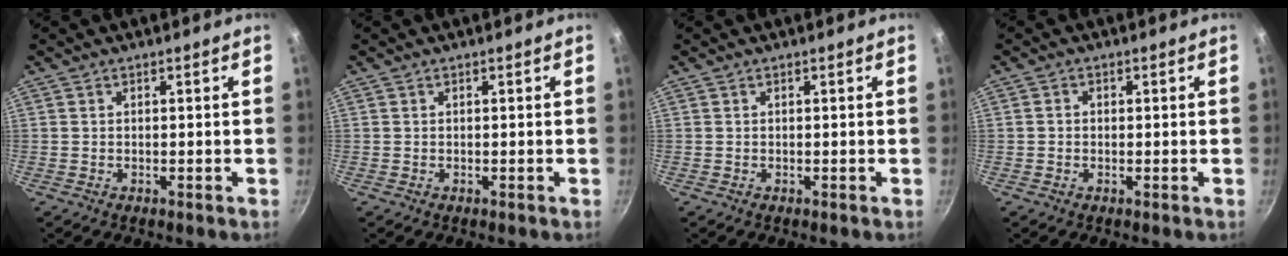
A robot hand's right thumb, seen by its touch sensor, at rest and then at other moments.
{"total": 0.0}
{"total": 0.0}
{"total": 1.2, "force": [-0.1, 1.1, 0.6], "torque": [-0.009, 0.006, -0.003]}